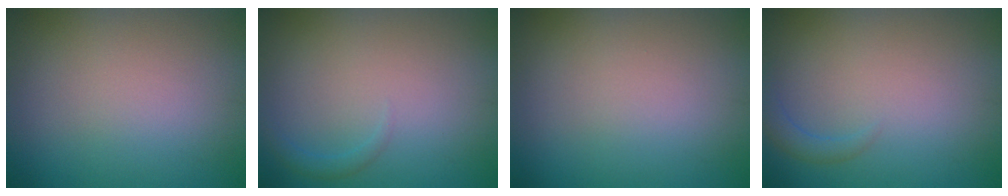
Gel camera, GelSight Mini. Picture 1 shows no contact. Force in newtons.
{"total": 0.9, "press": 0.9, "slide": 0.1}
{"total": 0.0}
{"total": 1.3, "press": 1.3, "slide": 0.2}